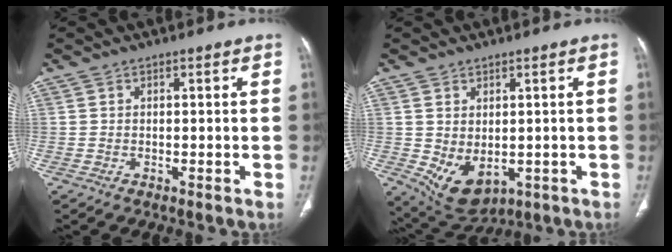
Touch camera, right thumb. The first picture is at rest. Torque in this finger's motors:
{"motor_torque": [-0.62, 0.53, 0.45, 0.55, 0.23]}